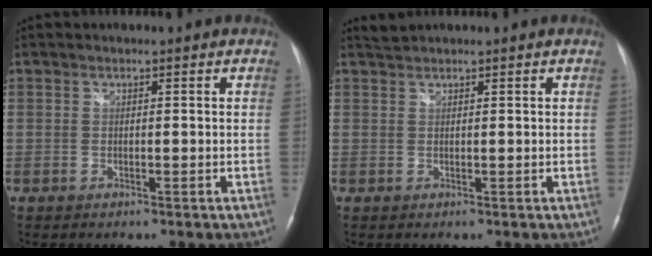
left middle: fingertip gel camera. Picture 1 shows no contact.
{"total": 1.2, "force": [1.2, -0.3, 0.0], "torque": [-0.006, 0.009, 0.030]}